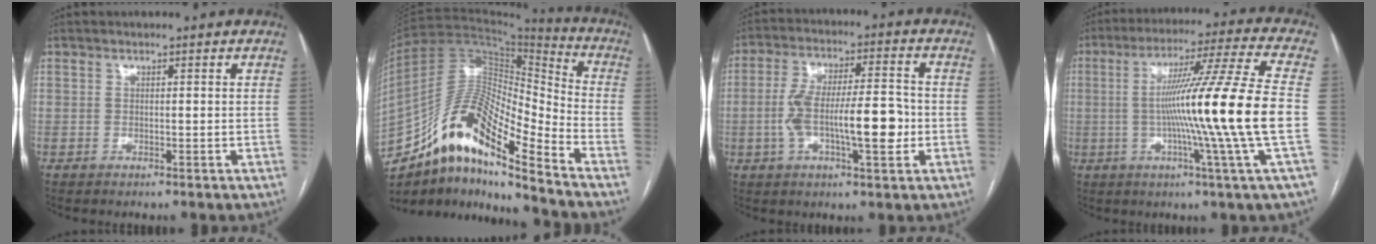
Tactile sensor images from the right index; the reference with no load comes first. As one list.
[{"total": 17.9, "force": [-12.4, 3.7, 12.4], "torque": [-0.230, 0.031, -0.219]}, {"total": 12.4, "force": [-2.2, 2.9, 11.8], "torque": [-0.209, 0.017, -0.035]}, {"total": 18.7, "force": [-2.1, -3.3, 18.3], "torque": [-0.295, -0.013, -0.049]}]